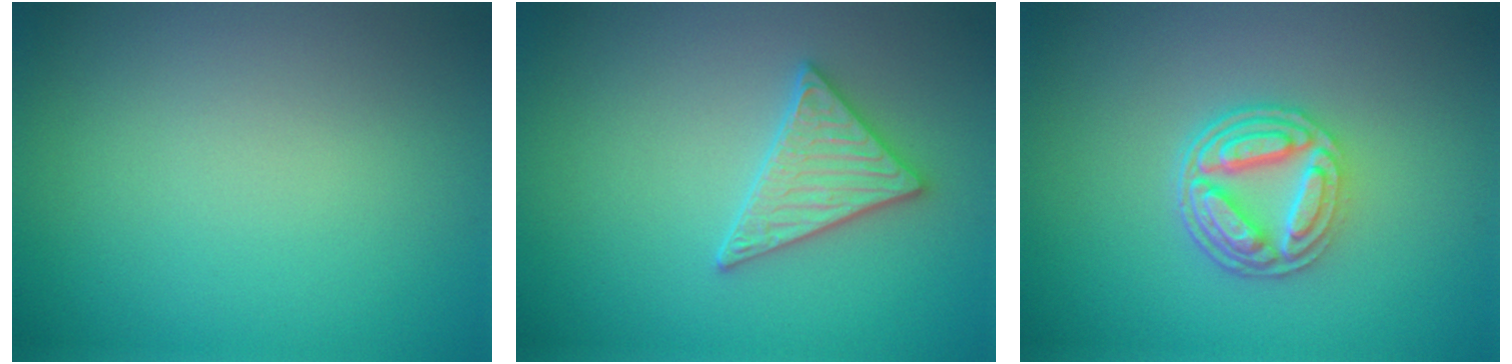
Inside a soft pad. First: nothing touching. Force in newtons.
{"total": 3.0, "press": 2.9, "slide": 0.7}
{"total": 5.1, "press": 3.7, "slide": 3.4}